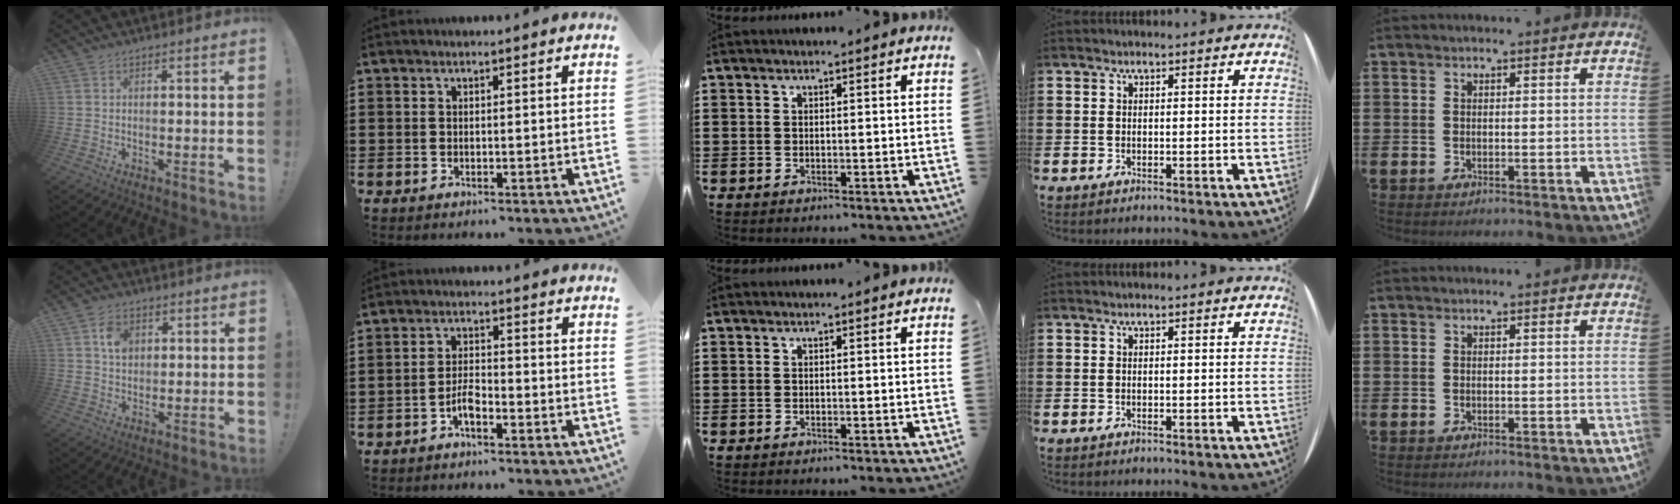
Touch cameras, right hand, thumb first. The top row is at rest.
{"thumb": {"total": 6.2, "force": [2.0, 4.7, 3.5], "torque": [-0.051, 0.003, 0.036]}, "index": {"total": 3.4, "force": [-2.1, 1.1, 2.4], "torque": [-0.060, 0.000, -0.045]}}